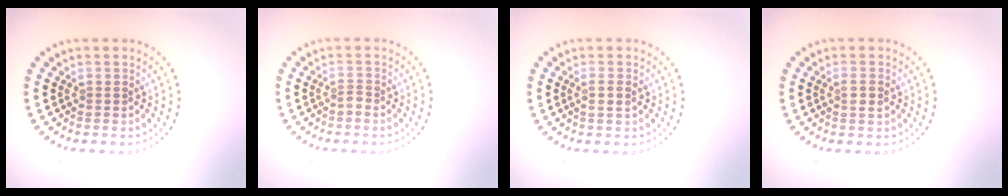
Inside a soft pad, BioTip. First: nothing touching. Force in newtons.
{"total": 0.9, "press": 0.5, "slide": 0.8}
{"total": 1.2, "press": 1.1, "slide": 0.5}
{"total": 1.2, "press": 1.1, "slide": 0.5}